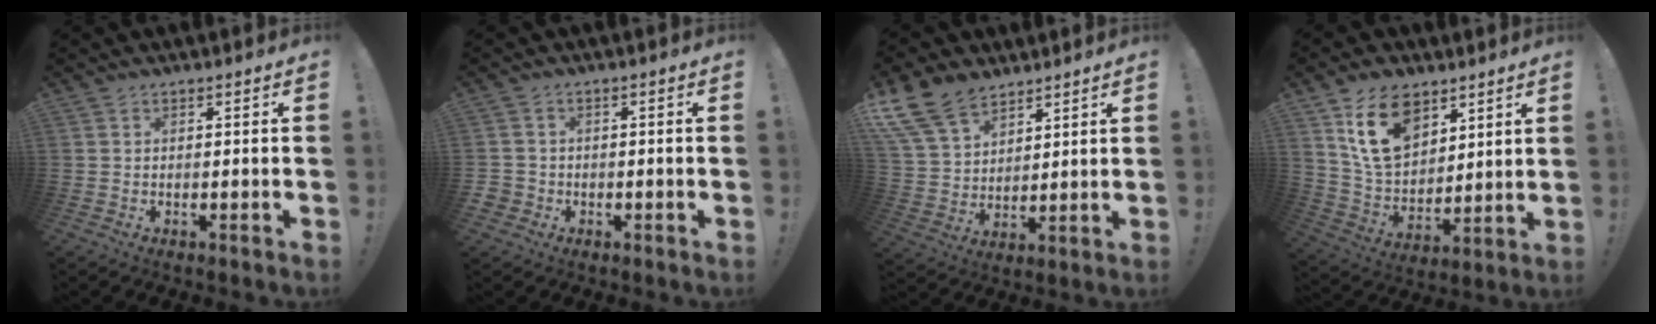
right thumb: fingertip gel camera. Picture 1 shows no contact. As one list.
[{"total": 2.8, "force": [-0.7, 2.6, 0.8], "torque": [-0.015, 0.001, -0.014]}, {"total": 14.9, "force": [10.1, 8.7, 6.6], "torque": [-0.134, -0.054, 0.198]}, {"total": 16.5, "force": [9.0, 10.8, 8.8], "torque": [-0.133, -0.042, 0.172]}]